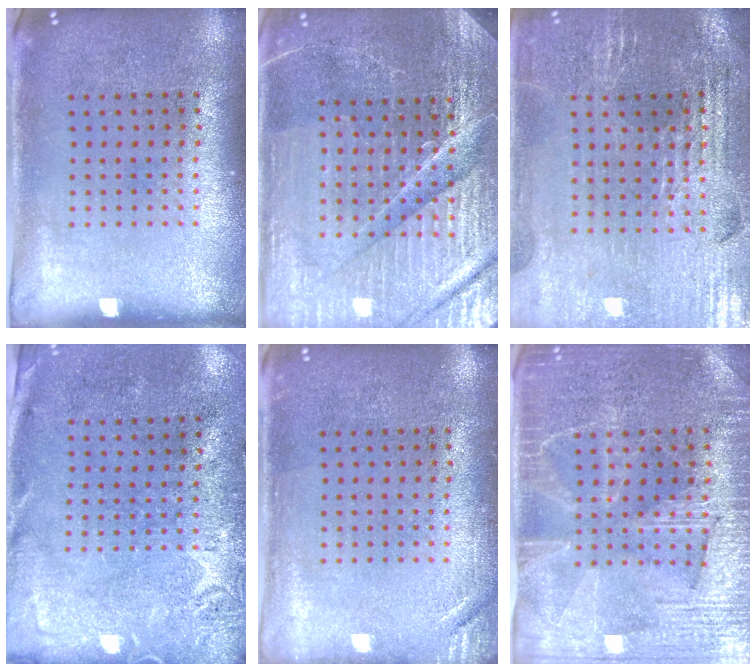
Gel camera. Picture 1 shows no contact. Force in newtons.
{"total": 5.5, "press": 5.0, "slide": 2.2}
{"total": 2.9, "press": 2.8, "slide": 0.4}
{"total": 2.7, "press": 2.2, "slide": 1.6}
{"total": 1.5, "press": 1.5, "slide": 0.3}
{"total": 3.9, "press": 3.6, "slide": 1.3}